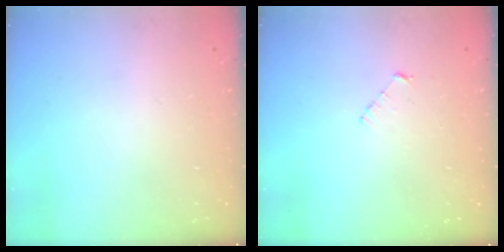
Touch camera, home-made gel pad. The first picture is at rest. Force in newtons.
{"total": 3.4, "press": 3.4, "slide": 0.3}